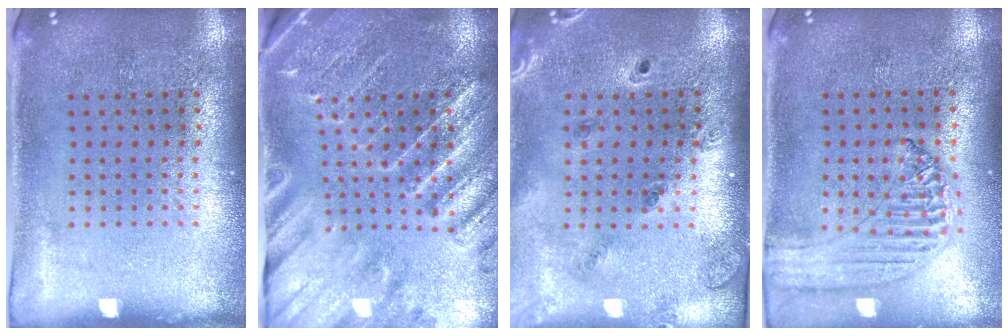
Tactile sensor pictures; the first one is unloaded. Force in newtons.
{"total": 3.1, "press": 3.0, "slide": 0.8}
{"total": 1.4, "press": 1.3, "slide": 0.3}
{"total": 1.3, "press": 1.3, "slide": 0.2}